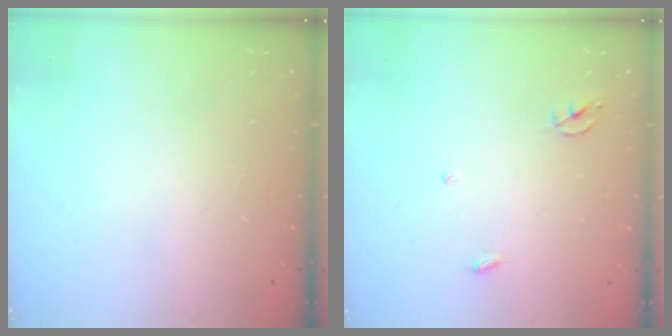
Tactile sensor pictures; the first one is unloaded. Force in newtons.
{"total": 2.3, "press": 2.3, "slide": 0.1}